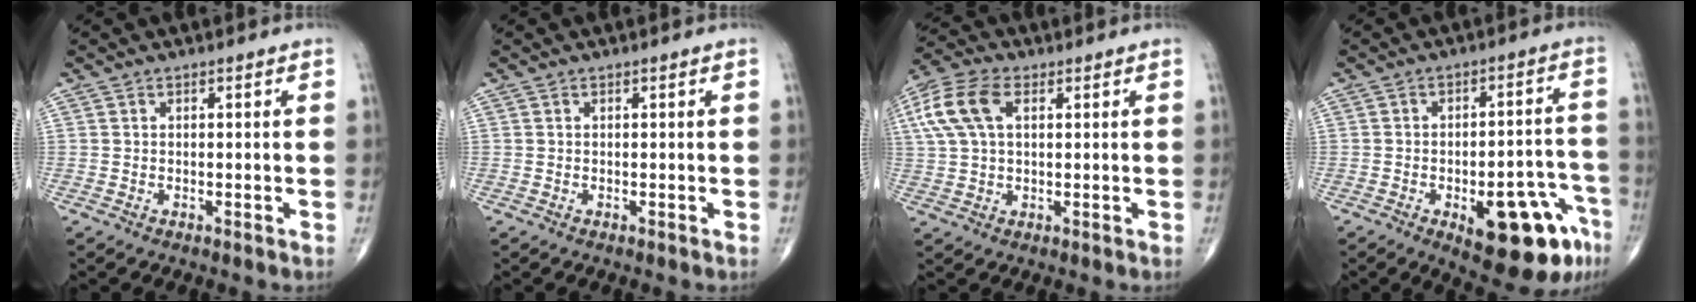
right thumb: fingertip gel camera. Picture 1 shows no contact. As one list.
[{"total": 0.0}, {"total": 10.9, "force": [3.3, 6.2, 8.3], "torque": [-0.190, 0.022, 0.062]}, {"total": 17.0, "force": [-8.1, 6.5, 13.5], "torque": [-0.117, 0.049, -0.090]}]